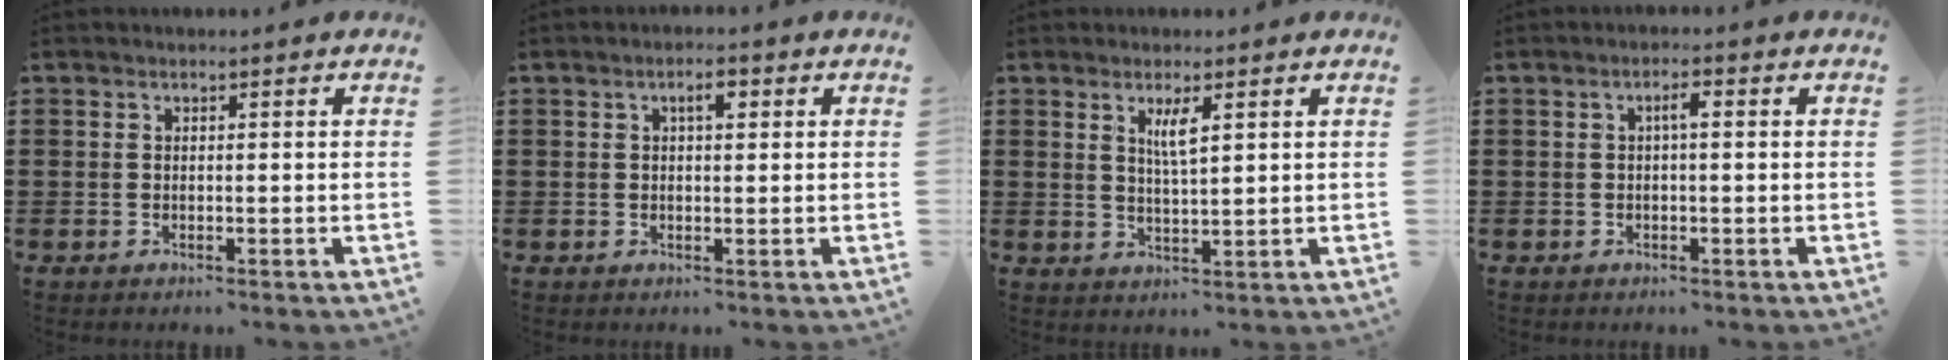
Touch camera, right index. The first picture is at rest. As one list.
[{"total": 2.3, "force": [0.8, 0.9, 2.0], "torque": [-0.033, 0.005, 0.009]}, {"total": 3.3, "force": [1.4, 0.6, 3.0], "torque": [-0.062, 0.002, 0.023]}, {"total": 2.1, "force": [0.1, 0.5, 2.0], "torque": [-0.040, 0.005, -0.001]}]